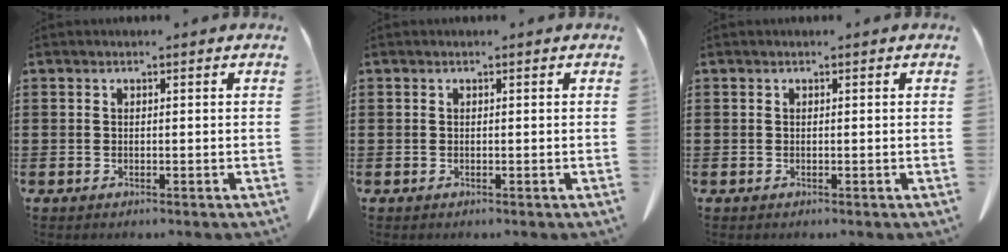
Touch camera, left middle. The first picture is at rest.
{"total": 0.0}
{"total": 0.0}